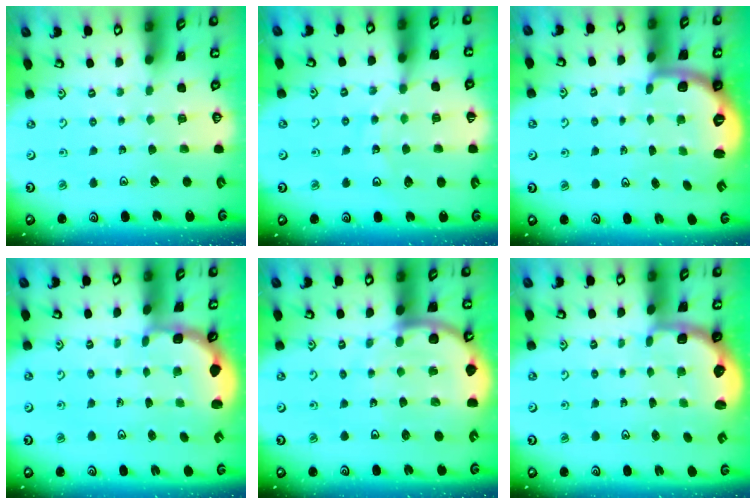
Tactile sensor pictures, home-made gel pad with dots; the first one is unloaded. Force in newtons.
{"total": 12.0, "press": 11.5, "slide": 3.4}
{"total": 2.5, "press": 2.0, "slide": 1.6}
{"total": 2.5, "press": 1.9, "slide": 1.6}
{"total": 8.3, "press": 8.2, "slide": 1.0}
{"total": 2.6, "press": 2.1, "slide": 1.7}